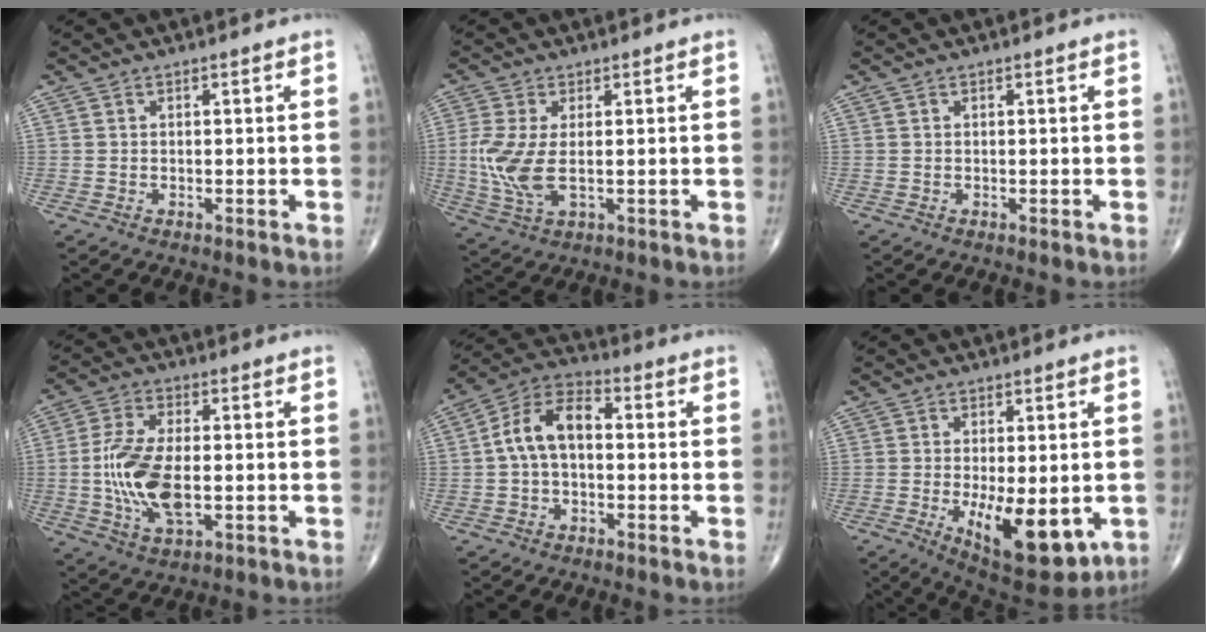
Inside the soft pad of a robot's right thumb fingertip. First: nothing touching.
{"total": 8.2, "force": [-0.1, 3.8, 7.2], "torque": [-0.176, -0.011, 0.003]}
{"total": 0.0}
{"total": 12.6, "force": [-1.3, 6.1, 11.0], "torque": [-0.227, -0.002, -0.023]}
{"total": 10.1, "force": [0.1, 6.0, 8.1], "torque": [-0.146, 0.035, -0.010]}
{"total": 14.1, "force": [-3.3, 6.0, 12.3], "torque": [-0.172, -0.023, -0.031]}